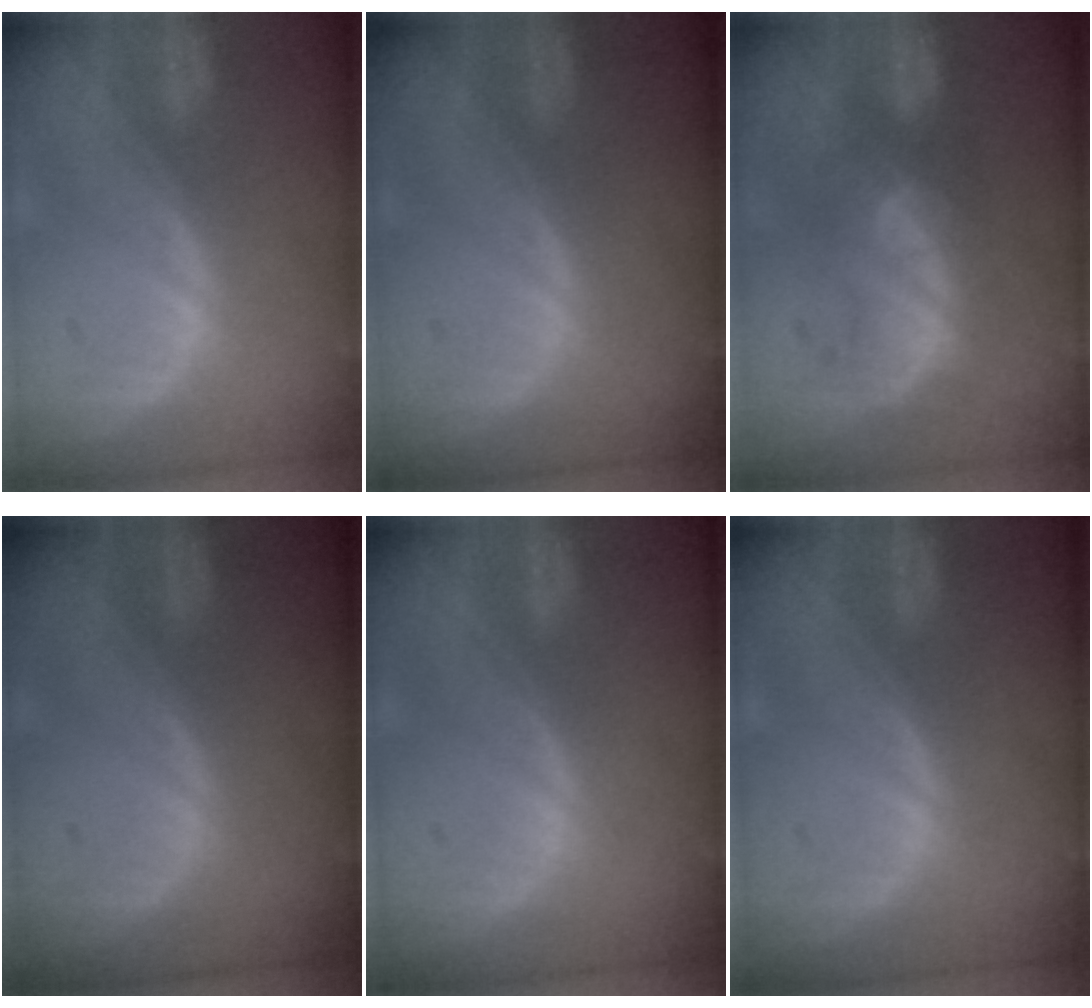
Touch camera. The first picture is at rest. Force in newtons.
{"total": 0.0}
{"total": 7.6, "press": 7.1, "slide": 2.8}
{"total": 0.0}
{"total": 0.0}
{"total": 0.0}